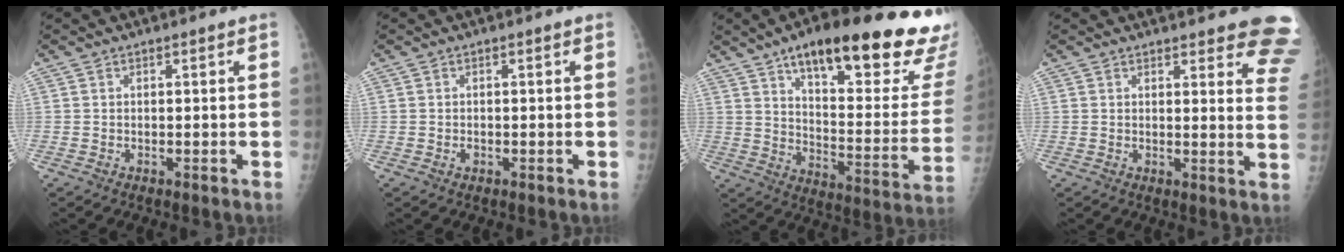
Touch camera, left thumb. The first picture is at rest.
{"total": 0.8, "force": [-0.3, 0.6, 0.5], "torque": [-0.006, 0.001, -0.005]}
{"total": 31.9, "force": [19.1, 9.2, 23.9], "torque": [-0.273, -0.049, 0.274]}
{"total": 12.2, "force": [10.2, 3.3, 5.8], "torque": [-0.023, -0.056, 0.089]}